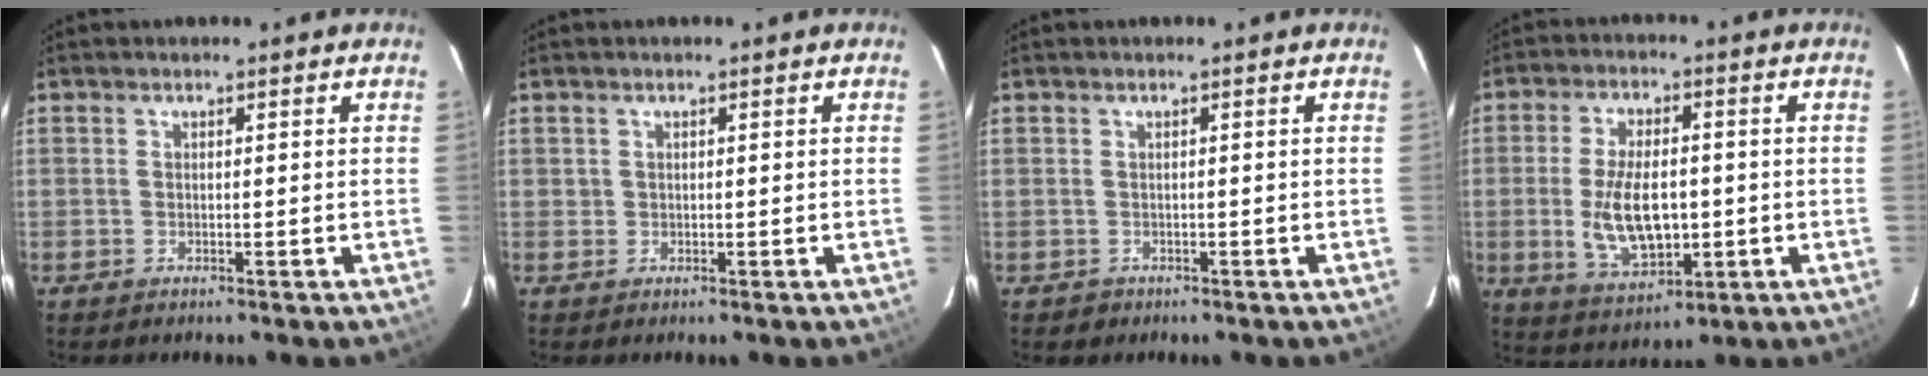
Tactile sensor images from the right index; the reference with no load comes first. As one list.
[{"total": 0.6, "force": [0.1, 0.5, 0.0], "torque": [0.003, 0.001, 0.003]}, {"total": 1.4, "force": [-0.5, 1.3, 0.0], "torque": [0.000, 0.003, -0.002]}, {"total": 11.7, "force": [-1.4, 5.8, 10.1], "torque": [-0.199, -0.010, -0.014]}]